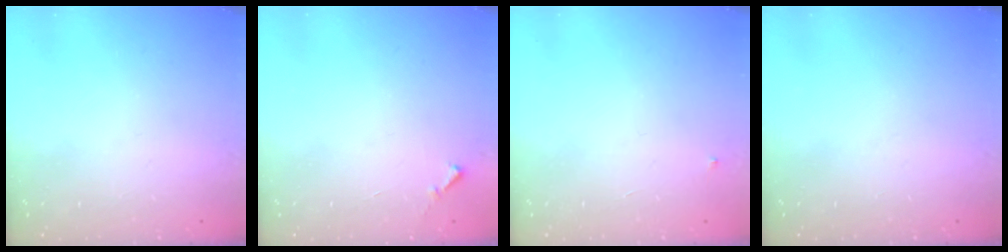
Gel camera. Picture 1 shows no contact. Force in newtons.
{"total": 4.4, "press": 4.4, "slide": 0.3}
{"total": 3.0, "press": 2.9, "slide": 0.4}
{"total": 0.0}